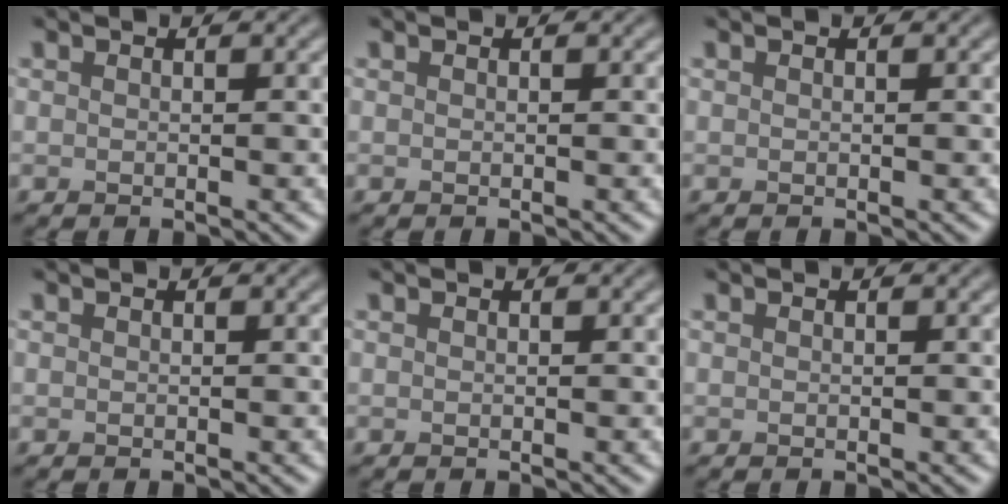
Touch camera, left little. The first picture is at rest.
{"total": 0.0}
{"total": 0.0}
{"total": 0.0}
{"total": 0.0}
{"total": 0.0}